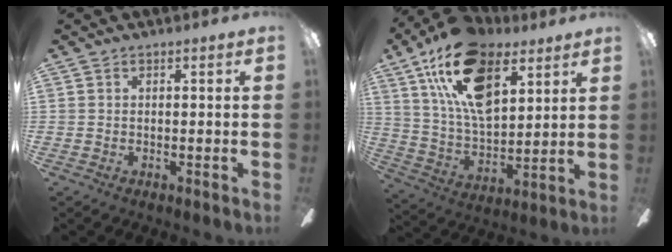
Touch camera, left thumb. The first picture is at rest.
{"total": 21.0, "force": [10.9, 11.0, 14.1], "torque": [-0.265, -0.027, 0.192]}